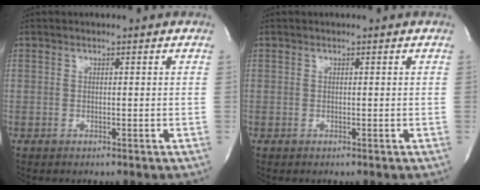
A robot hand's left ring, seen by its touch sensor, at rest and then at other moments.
{"total": 0.0}